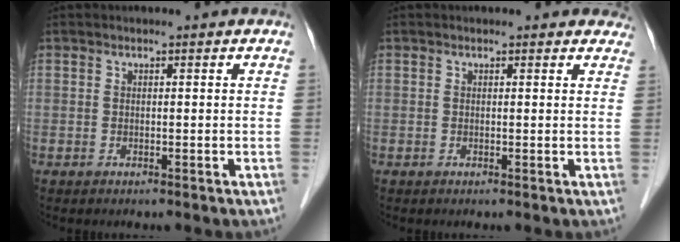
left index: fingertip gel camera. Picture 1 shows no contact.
{"total": 2.3, "force": [1.9, 1.3, 0.1], "torque": [0.012, -0.005, 0.000]}